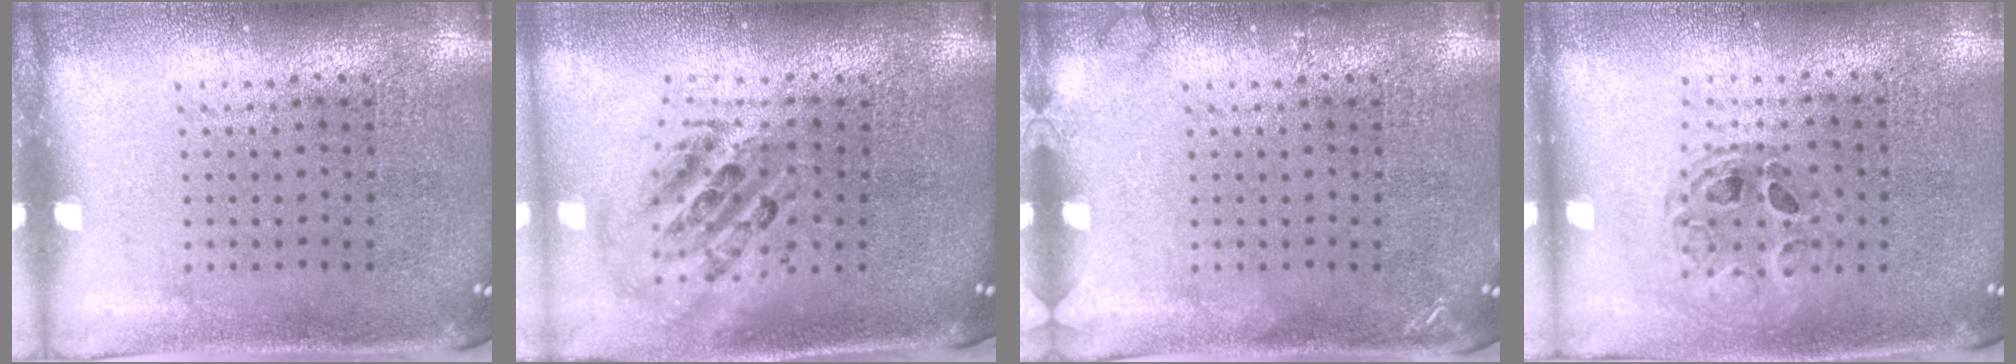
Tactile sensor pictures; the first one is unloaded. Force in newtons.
{"total": 2.4, "press": 1.7, "slide": 1.6}
{"total": 1.2, "press": 1.1, "slide": 0.2}
{"total": 0.8, "press": 0.8, "slide": 0.0}